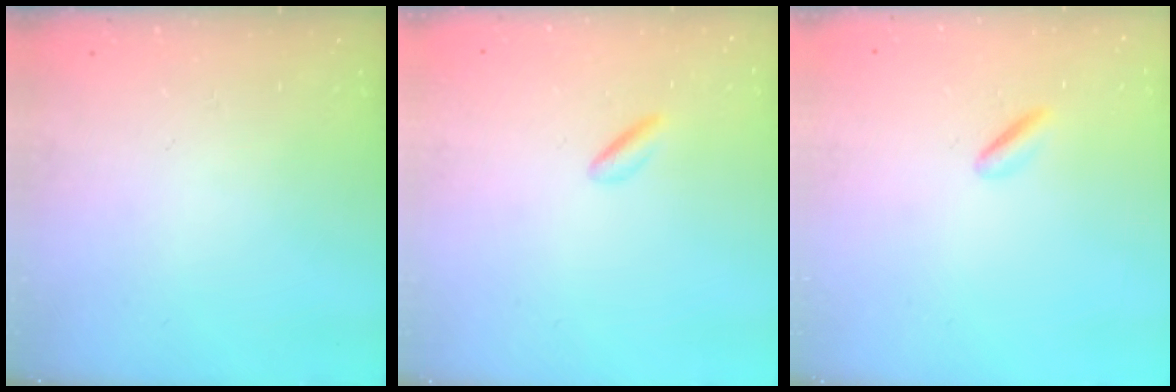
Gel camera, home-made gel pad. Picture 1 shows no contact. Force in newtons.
{"total": 1.5, "press": 1.3, "slide": 0.6}
{"total": 1.3, "press": 1.1, "slide": 0.8}